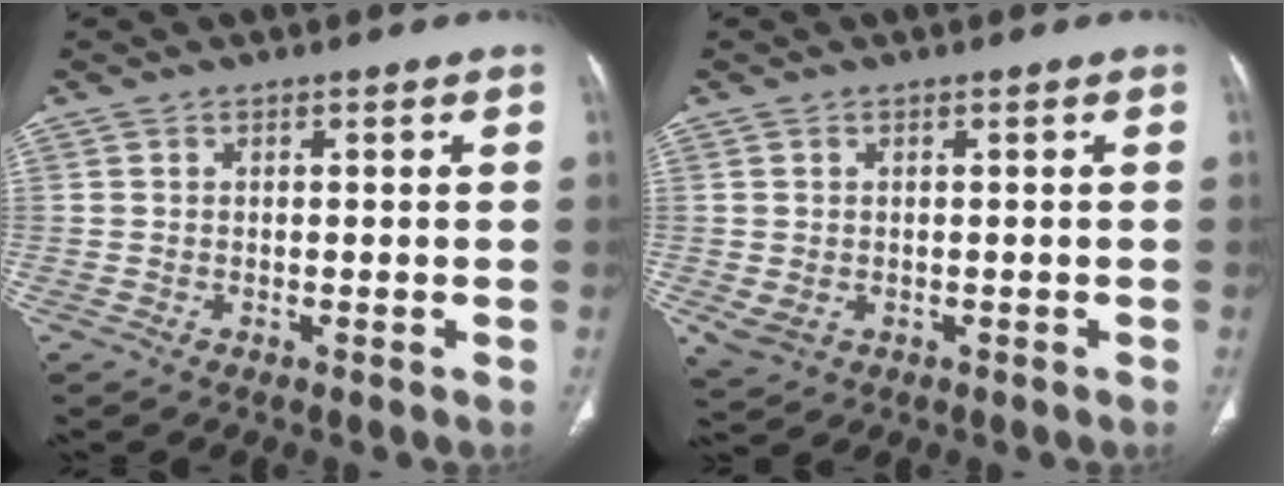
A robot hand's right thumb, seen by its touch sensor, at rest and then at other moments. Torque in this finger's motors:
{"motor_torque": [2.34, 2.11, 0.35, -0.81, 0.00]}